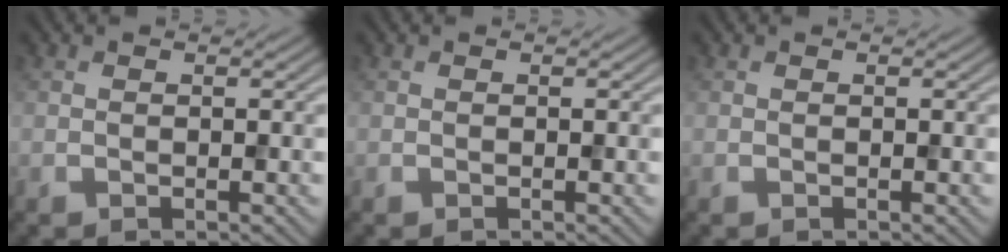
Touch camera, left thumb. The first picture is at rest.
{"total": 0.0}
{"total": 0.0}